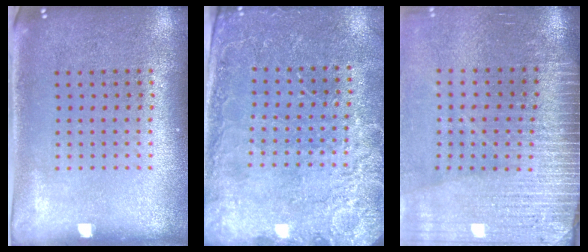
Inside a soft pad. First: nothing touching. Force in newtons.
{"total": 2.7, "press": 2.6, "slide": 0.3}
{"total": 3.7, "press": 3.2, "slide": 1.9}